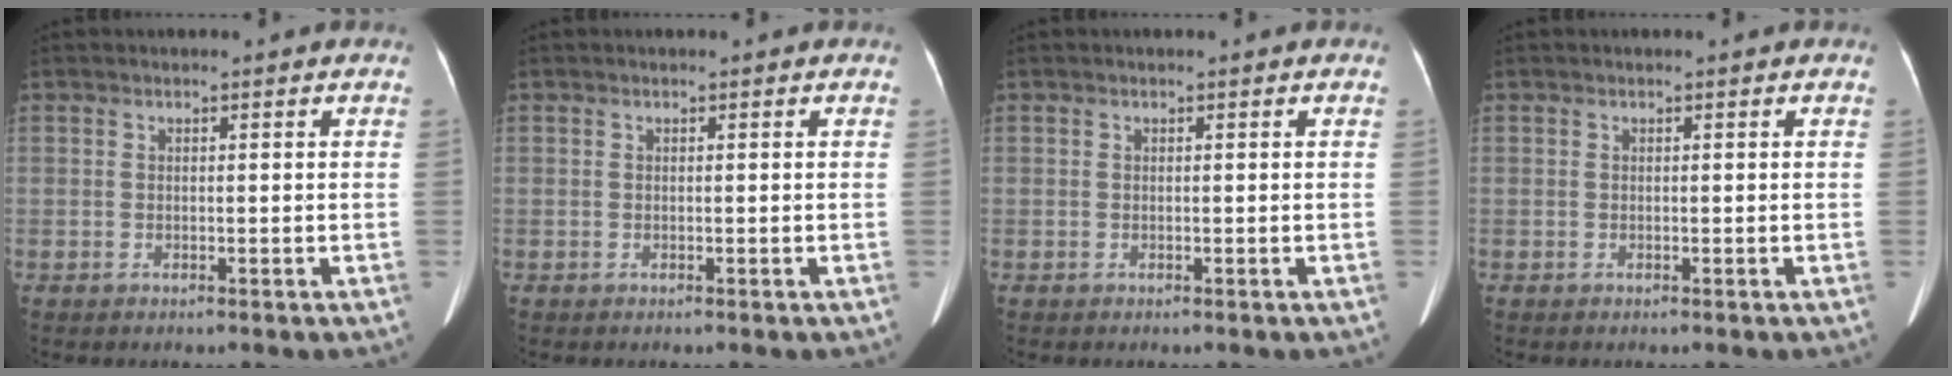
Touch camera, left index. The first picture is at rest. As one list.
[{"total": 0.0}, {"total": 0.0}, {"total": 0.0}]